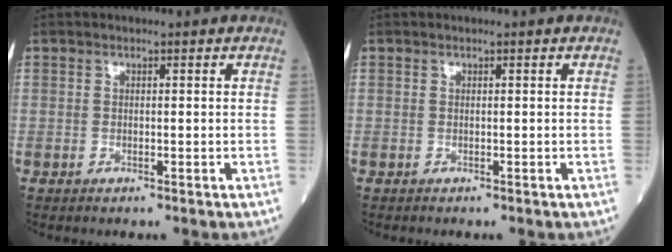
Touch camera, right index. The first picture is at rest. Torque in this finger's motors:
{"motor_torque": [0.11, 0.01, 0.07, 0.02]}